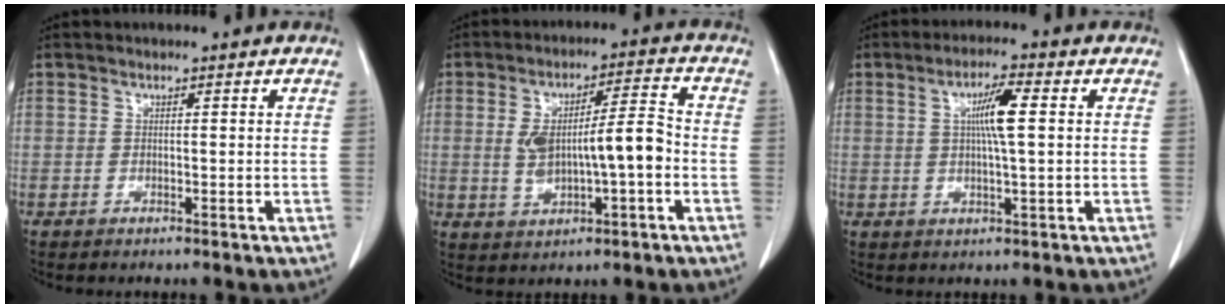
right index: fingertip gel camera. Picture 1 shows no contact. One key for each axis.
{"total": 9.5, "fx": -0.7, "fy": 2.2, "fz": 9.2, "tx": -0.165, "ty": 0.020, "tz": -0.003}
{"total": 5.9, "fx": 1.2, "fy": 0.3, "fz": 5.8, "tx": -0.106, "ty": 0.002, "tz": 0.018}